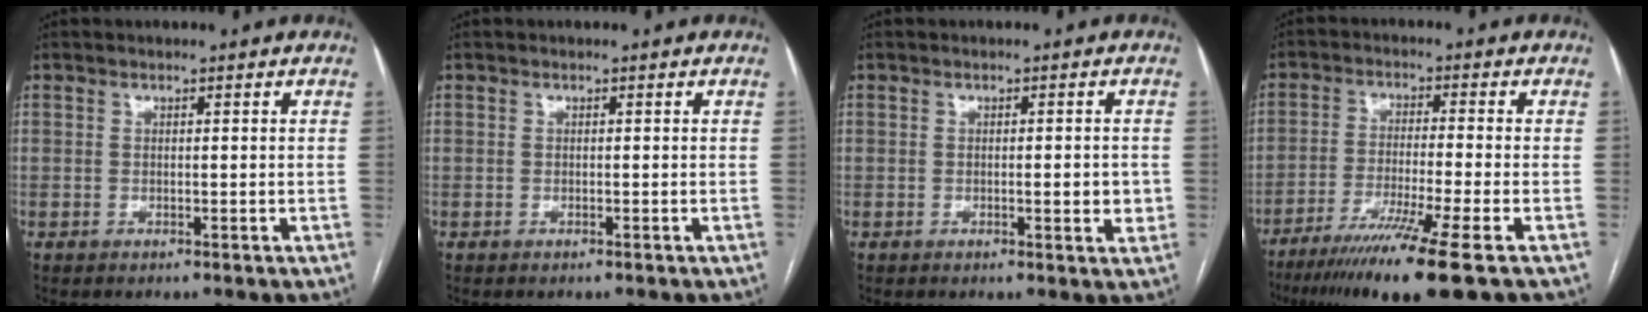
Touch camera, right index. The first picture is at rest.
{"total": 0.0}
{"total": 2.7, "force": [-0.2, 0.8, 2.6], "torque": [-0.035, -0.002, -0.002]}
{"total": 12.9, "force": [-8.6, -1.6, 9.5], "torque": [-0.167, -0.042, -0.142]}